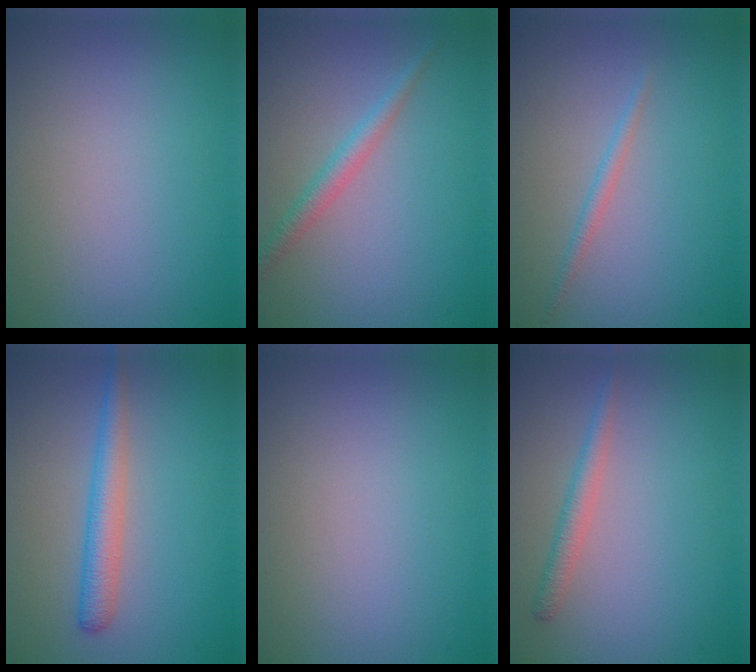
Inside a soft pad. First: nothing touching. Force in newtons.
{"total": 2.0, "press": 2.0, "slide": 0.1}
{"total": 1.1, "press": 1.1, "slide": 0.0}
{"total": 2.9, "press": 2.9, "slide": 0.1}
{"total": 0.0}
{"total": 1.8, "press": 1.8, "slide": 0.1}